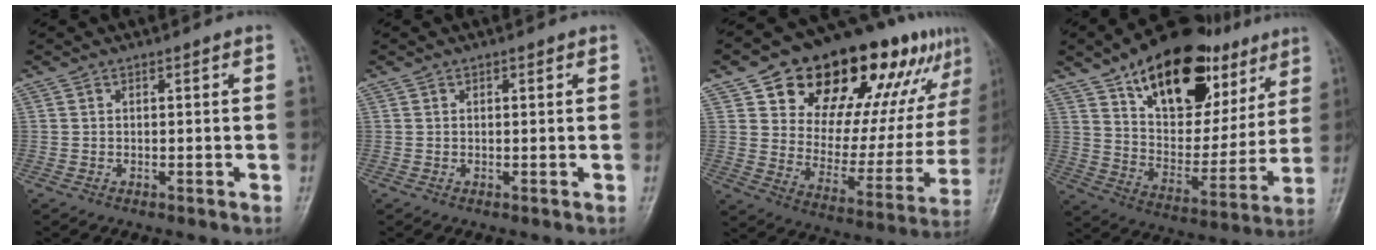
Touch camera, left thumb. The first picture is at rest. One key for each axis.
{"total": 0.6, "fx": 0.4, "fy": 0.3, "fz": 0.2, "tx": 0.001, "ty": -0.002, "tz": 0.003}
{"total": 29.7, "fx": 16.8, "fy": 15.0, "fz": 19.3, "tx": -0.233, "ty": -0.020, "tz": 0.260}
{"total": 27.0, "fx": 14.8, "fy": 14.8, "fz": 17.1, "tx": -0.213, "ty": -0.029, "tz": 0.244}